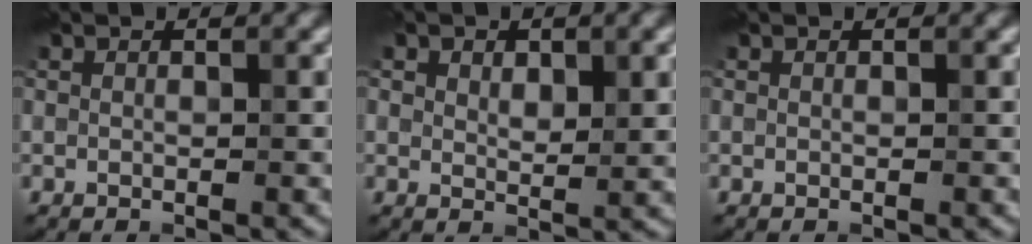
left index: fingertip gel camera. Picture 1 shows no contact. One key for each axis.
{"total": 3.7, "fx": 1.4, "fy": 1.9, "fz": 2.9, "tx": -0.040, "ty": -0.003, "tz": 0.025}
{"total": 0.0}